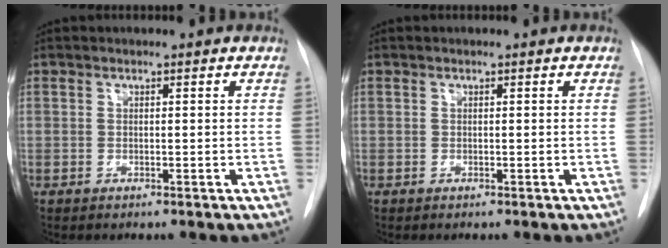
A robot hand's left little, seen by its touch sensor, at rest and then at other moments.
{"total": 0.0}